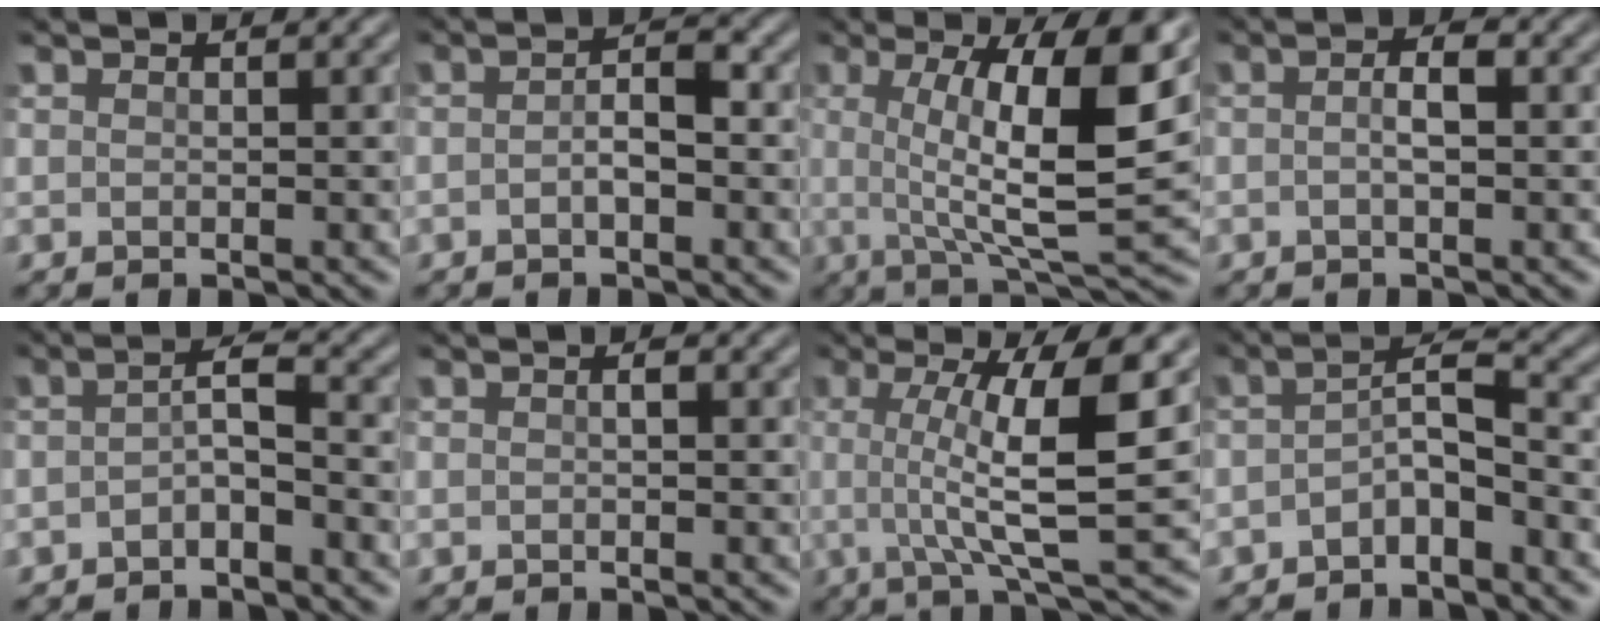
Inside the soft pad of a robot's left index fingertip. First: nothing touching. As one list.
[{"total": 2.3, "force": [-0.8, 0.8, 2.0], "torque": [-0.037, 0.003, -0.020]}, {"total": 11.3, "force": [1.5, 2.6, 10.8], "torque": [-0.162, -0.003, 0.024]}, {"total": 2.1, "force": [-0.2, 0.7, 2.0], "torque": [-0.029, -0.008, -0.009]}, {"total": 2.4, "force": [-1.4, 0.6, 1.9], "torque": [-0.037, 0.006, -0.035]}, {"total": 0.6, "force": [-0.3, 0.1, 0.5], "torque": [-0.013, 0.003, -0.008]}, {"total": 8.6, "force": [0.8, 1.8, 8.4], "torque": [-0.120, 0.000, 0.008]}, {"total": 3.4, "force": [-2.1, 0.9, 2.5], "torque": [-0.049, 0.011, -0.049]}]